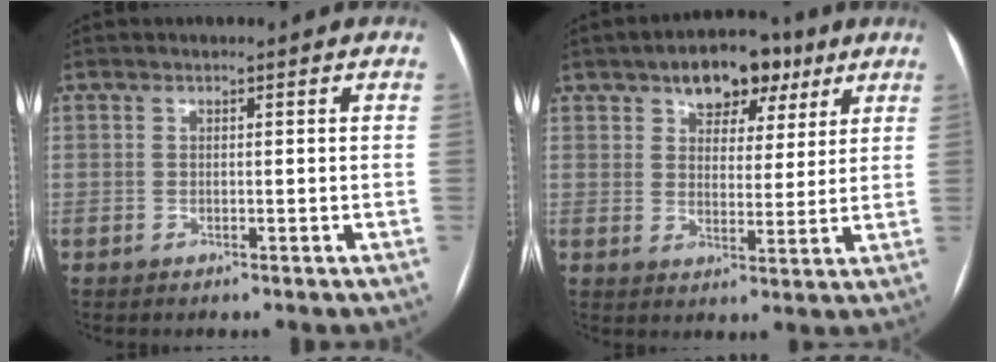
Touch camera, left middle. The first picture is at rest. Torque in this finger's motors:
{"motor_torque": [0.70, -0.70, 0.38, 0.07]}